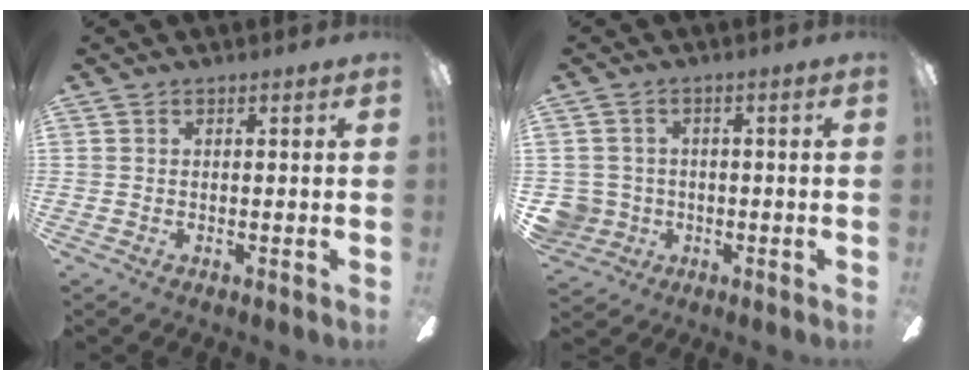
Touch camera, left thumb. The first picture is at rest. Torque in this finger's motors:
{"motor_torque": [-0.19, 0.15, -0.31, 0.13, -0.01]}